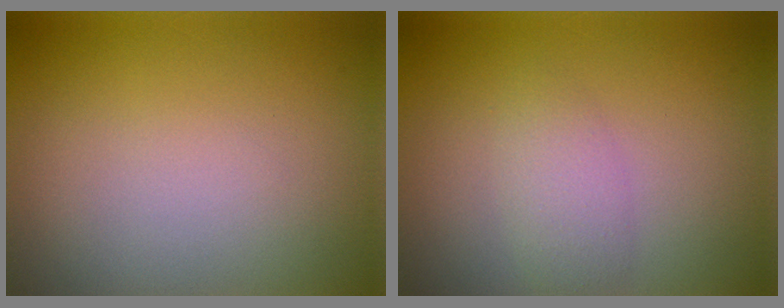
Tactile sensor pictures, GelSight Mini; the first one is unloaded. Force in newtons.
{"total": 2.1, "press": 2.1, "slide": 0.1}